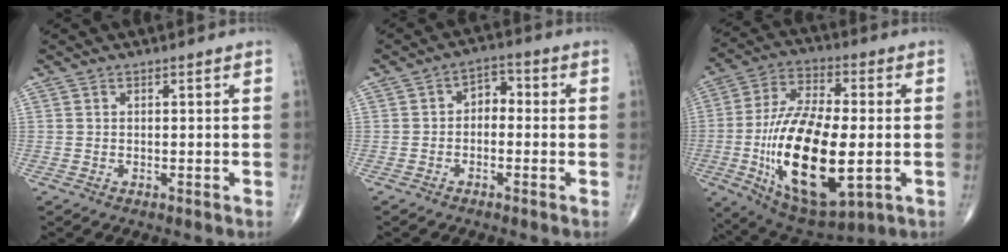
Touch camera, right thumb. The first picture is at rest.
{"total": 4.0, "force": [-0.5, 2.9, 2.7], "torque": [-0.023, 0.022, -0.022]}
{"total": 24.4, "force": [-3.9, 10.7, 21.6], "torque": [-0.414, -0.002, -0.049]}